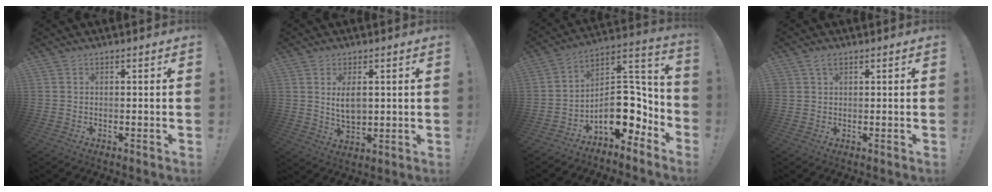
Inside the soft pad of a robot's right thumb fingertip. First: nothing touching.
{"total": 6.1, "force": [1.4, 3.5, 4.8], "torque": [-0.078, -0.006, 0.024]}
{"total": 16.0, "force": [-5.1, 10.2, 11.2], "torque": [-0.134, 0.021, -0.070]}
{"total": 2.0, "force": [1.3, 1.4, 0.7], "torque": [-0.010, 0.000, 0.024]}